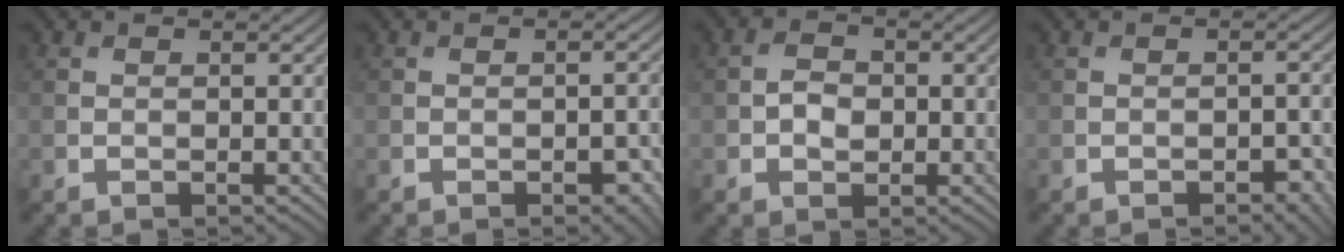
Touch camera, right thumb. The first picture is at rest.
{"total": 3.2, "force": [-1.5, 1.4, 2.4], "torque": [-0.030, -0.001, -0.016]}
{"total": 2.6, "force": [-0.4, 2.1, 1.6], "torque": [-0.033, -0.001, -0.011]}
{"total": 2.6, "force": [-1.5, 1.3, 1.7], "torque": [-0.020, 0.001, -0.016]}